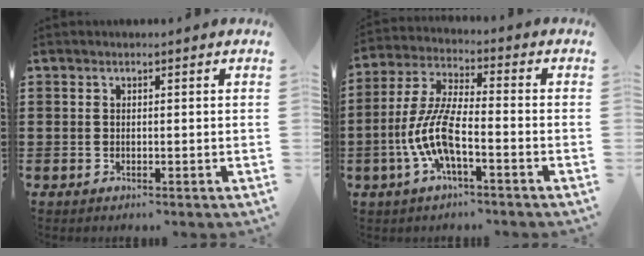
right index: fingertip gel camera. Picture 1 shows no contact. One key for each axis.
{"total": 8.8, "fx": -3.4, "fy": 2.0, "fz": 7.9, "tx": -0.195, "ty": -0.020, "tz": -0.071}